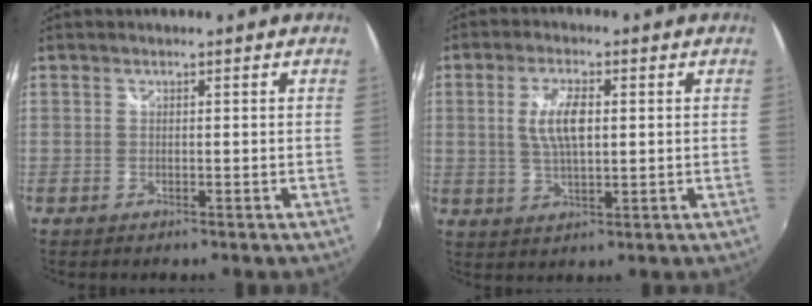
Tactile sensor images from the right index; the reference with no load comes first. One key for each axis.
{"total": 6.7, "fx": 1.0, "fy": 2.4, "fz": 6.2, "tx": -0.121, "ty": 0.003, "tz": 0.021}